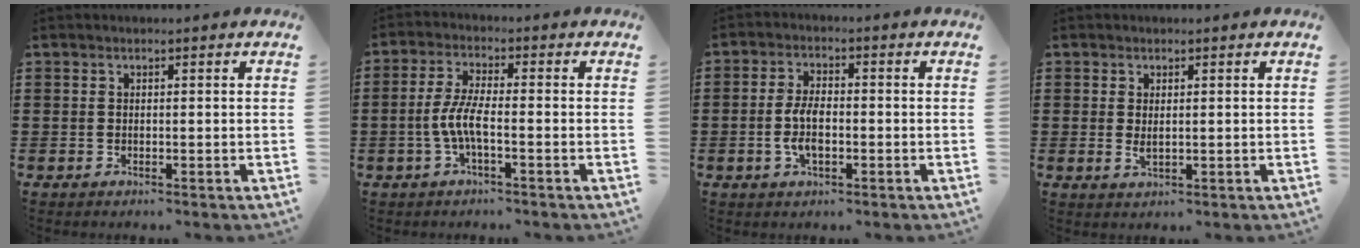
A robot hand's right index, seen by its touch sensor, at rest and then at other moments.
{"total": 5.1, "force": [-1.7, 1.0, 4.7], "torque": [-0.117, -0.011, -0.043]}
{"total": 5.3, "force": [-1.0, 2.4, 4.6], "torque": [-0.103, 0.000, -0.024]}
{"total": 1.8, "force": [0.3, 0.7, 1.6], "torque": [-0.031, 0.002, 0.005]}